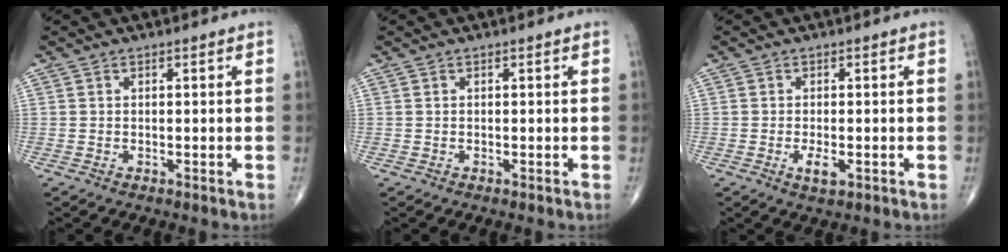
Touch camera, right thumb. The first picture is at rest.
{"total": 0.0}
{"total": 3.7, "force": [-1.2, 1.5, 3.2], "torque": [-0.057, -0.005, -0.018]}